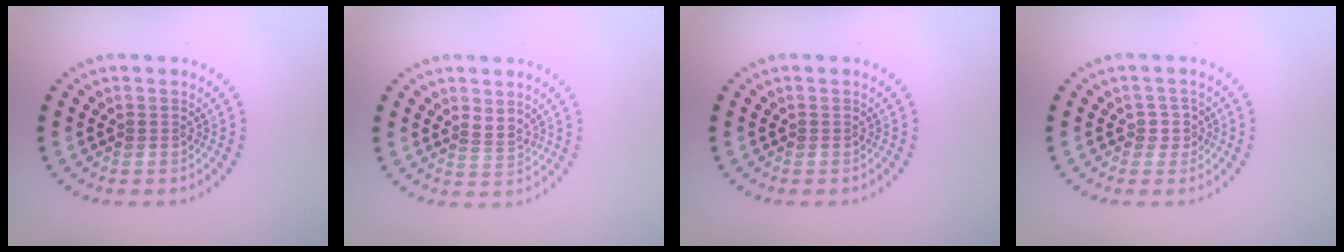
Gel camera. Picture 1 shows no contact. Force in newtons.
{"total": 1.6, "press": 1.2, "slide": 1.1}
{"total": 0.0}
{"total": 1.5, "press": 1.3, "slide": 0.8}